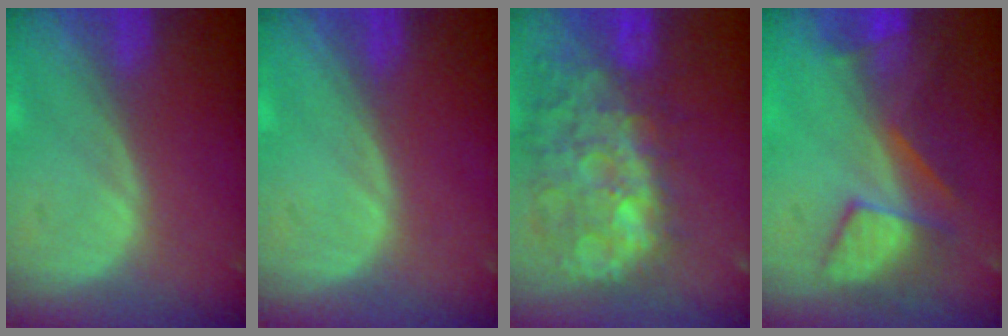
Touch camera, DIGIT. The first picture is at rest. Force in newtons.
{"total": 0.0}
{"total": 12.4, "press": 11.3, "slide": 5.1}
{"total": 8.0, "press": 7.4, "slide": 3.0}